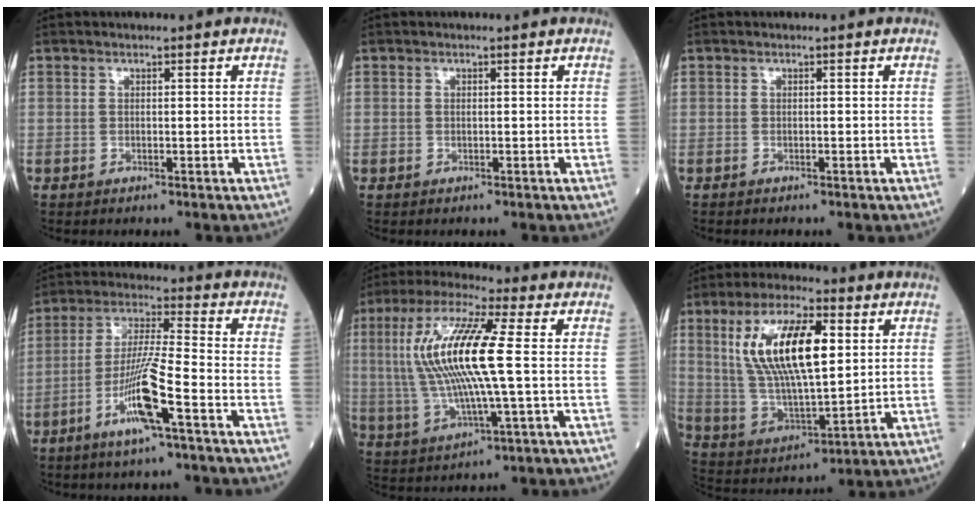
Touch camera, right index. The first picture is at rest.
{"total": 0.0}
{"total": 0.0}
{"total": 10.3, "force": [-4.7, -0.1, 9.2], "torque": [-0.181, -0.003, -0.090]}
{"total": 15.0, "force": [1.2, 1.6, 14.9], "torque": [-0.317, 0.012, 0.020]}
{"total": 15.9, "force": [4.5, 4.8, 14.5], "torque": [-0.291, 0.010, 0.087]}